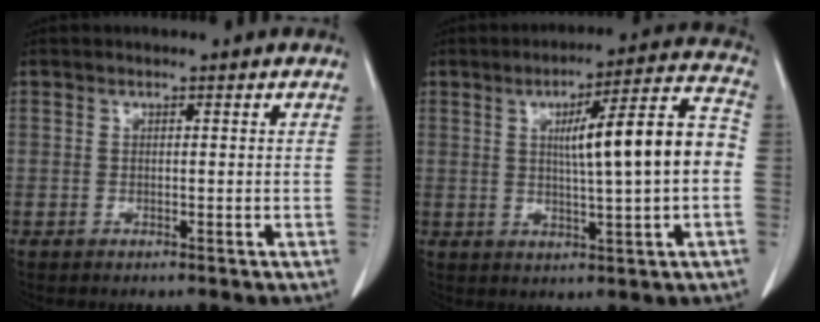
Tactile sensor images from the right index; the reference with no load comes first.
{"total": 13.0, "force": [0.5, 0.7, 12.9], "torque": [-0.188, 0.025, 0.007]}